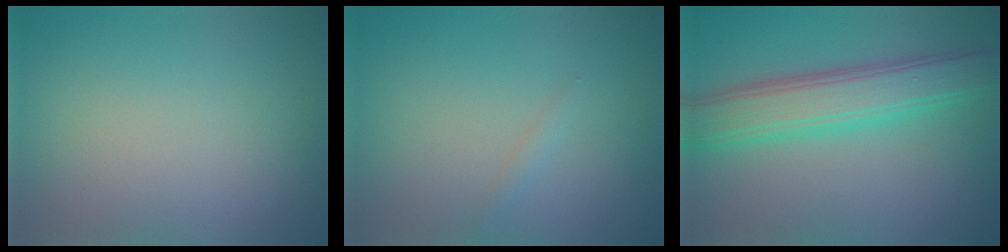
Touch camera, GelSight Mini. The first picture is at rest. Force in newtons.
{"total": 0.6, "press": 0.6, "slide": 0.0}
{"total": 6.1, "press": 6.1, "slide": 0.1}